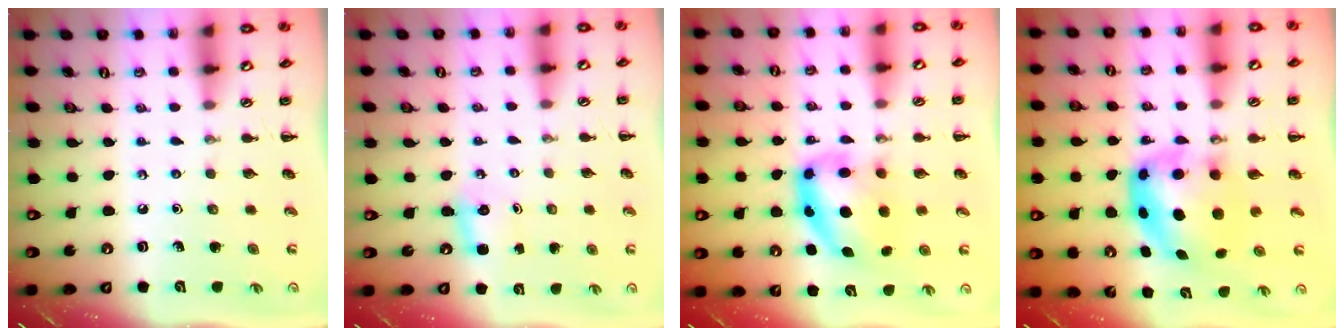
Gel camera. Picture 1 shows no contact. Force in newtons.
{"total": 2.8, "press": 2.7, "slide": 0.9}
{"total": 9.8, "press": 9.5, "slide": 2.5}
{"total": 7.0, "press": 6.9, "slide": 1.3}